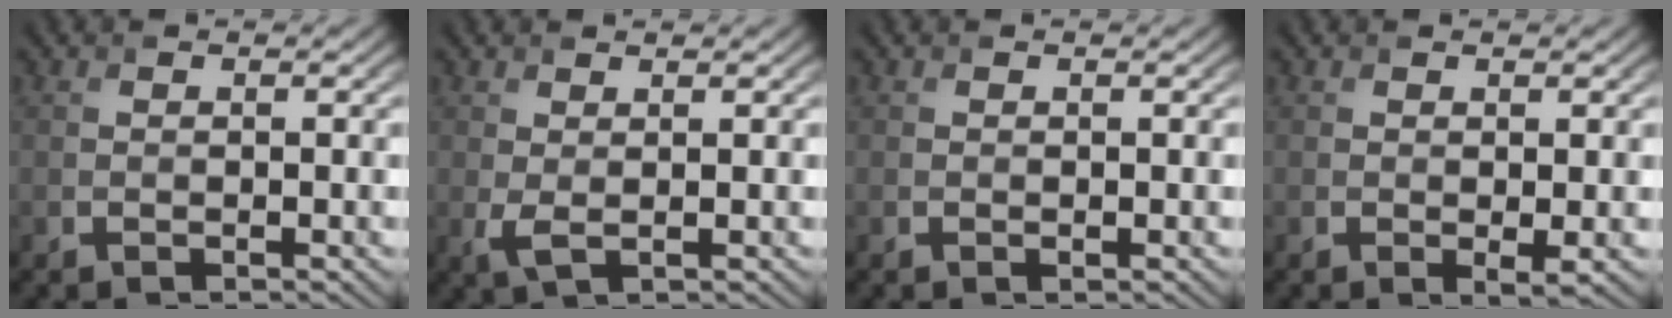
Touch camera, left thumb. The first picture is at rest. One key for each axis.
{"total": 1.8, "fx": 0.6, "fy": 0.5, "fz": 1.6, "tx": -0.042, "ty": 0.000, "tz": 0.014}
{"total": 0.0}
{"total": 0.9, "fx": 0.2, "fy": -0.1, "fz": 0.9, "tx": -0.013, "ty": -0.005, "tz": 0.003}